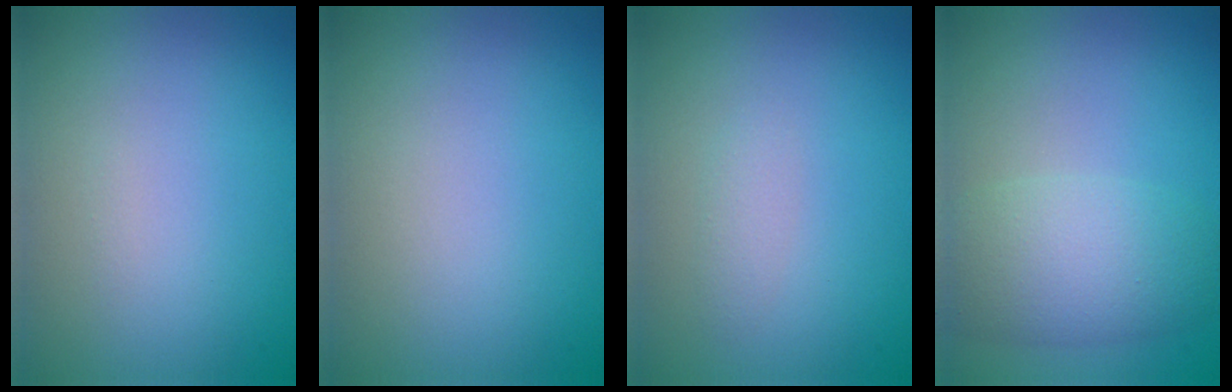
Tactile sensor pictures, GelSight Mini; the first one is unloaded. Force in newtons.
{"total": 0.0}
{"total": 1.0, "press": 1.0, "slide": 0.0}
{"total": 5.4, "press": 5.4, "slide": 0.2}